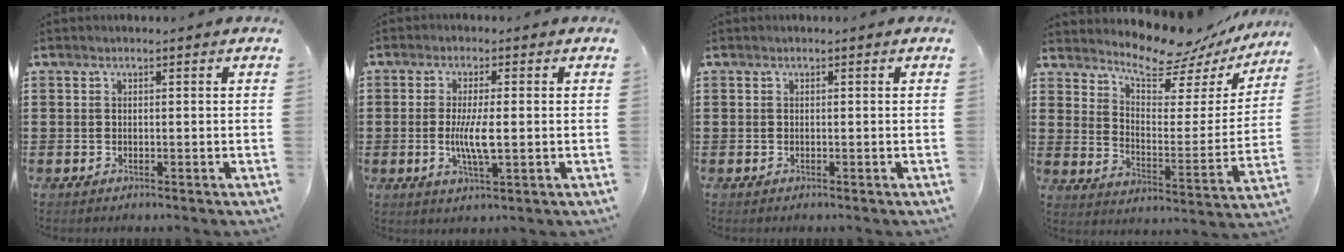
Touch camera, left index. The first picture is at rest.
{"total": 5.6, "force": [-0.3, 1.1, 5.5], "torque": [-0.111, -0.005, -0.012]}
{"total": 0.0}
{"total": 9.9, "force": [9.0, 2.1, 3.7], "torque": [-0.087, -0.068, 0.157]}